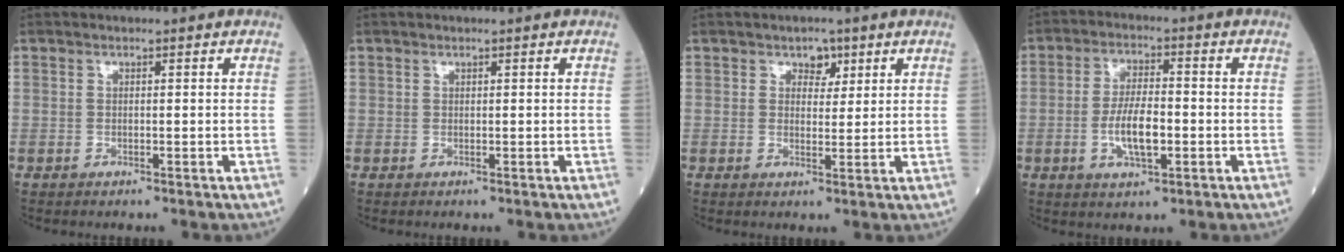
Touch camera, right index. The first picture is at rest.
{"total": 0.0}
{"total": 2.5, "force": [1.4, 1.7, 1.2], "torque": [-0.011, 0.002, 0.019]}
{"total": 7.2, "force": [-1.7, 2.2, 6.6], "torque": [-0.133, 0.002, -0.031]}